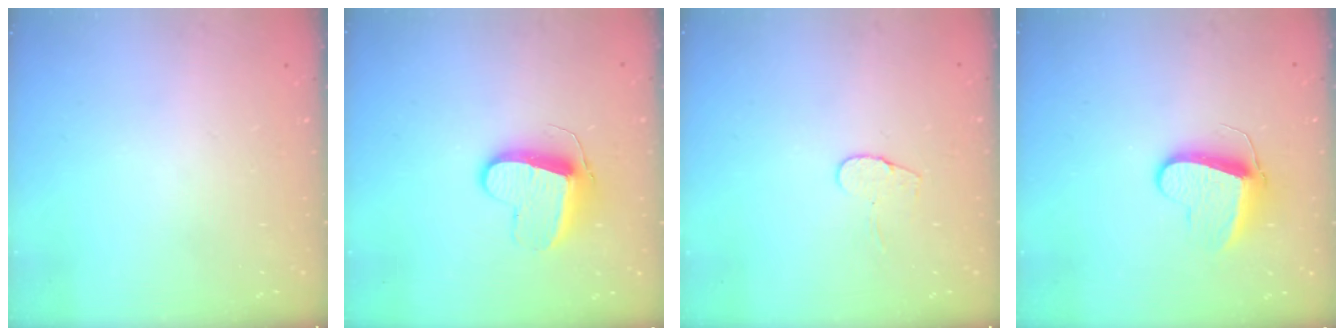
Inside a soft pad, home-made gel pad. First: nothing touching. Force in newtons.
{"total": 10.6, "press": 10.6, "slide": 0.9}
{"total": 5.6, "press": 5.6, "slide": 0.4}
{"total": 10.3, "press": 10.2, "slide": 0.9}